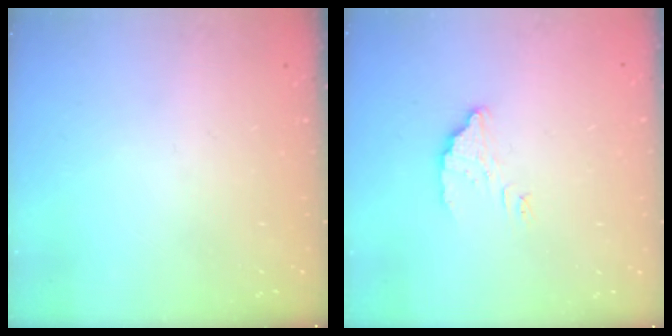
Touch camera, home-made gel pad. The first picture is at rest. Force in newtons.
{"total": 3.6, "press": 3.6, "slide": 0.2}